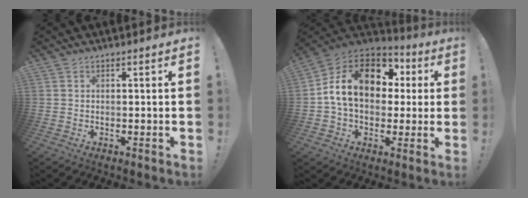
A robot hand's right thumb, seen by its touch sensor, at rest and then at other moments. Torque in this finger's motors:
{"motor_torque": [2.51, 2.49, 1.56, -0.66, 0.37]}